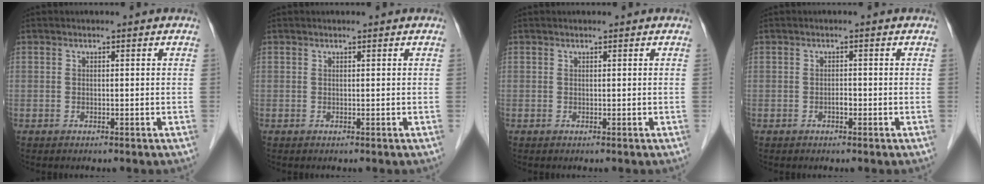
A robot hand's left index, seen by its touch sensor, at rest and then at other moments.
{"total": 0.0}
{"total": 0.0}
{"total": 0.9, "force": [-0.5, 0.3, 0.7], "torque": [-0.012, 0.002, -0.009]}